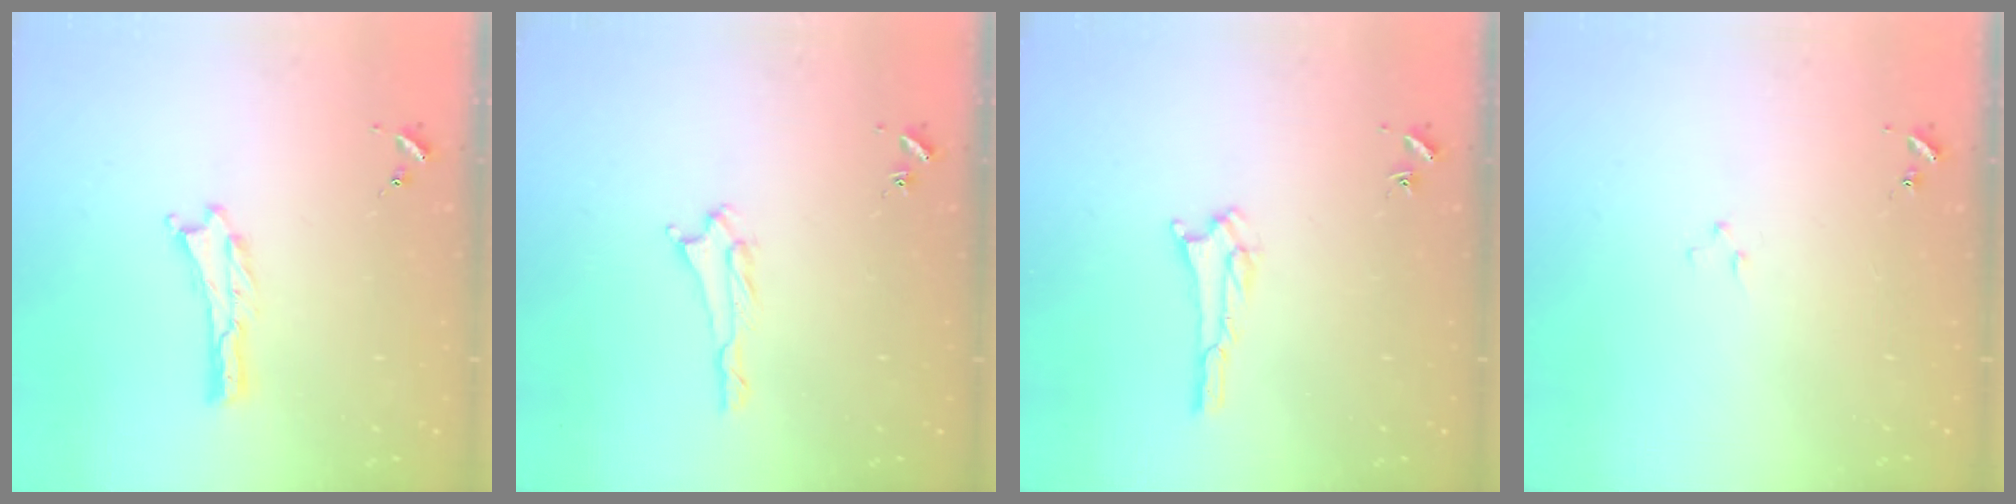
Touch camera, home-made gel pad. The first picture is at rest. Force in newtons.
{"total": 1.7, "press": 1.7, "slide": 0.3}
{"total": 1.8, "press": 1.8, "slide": 0.2}
{"total": 0.7, "press": 0.7, "slide": 0.2}